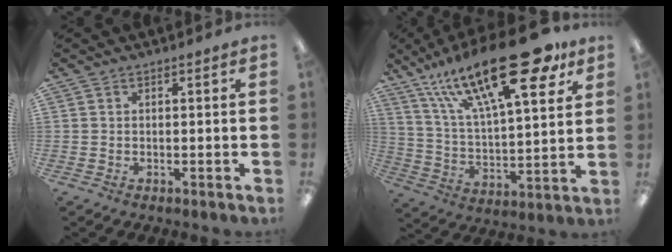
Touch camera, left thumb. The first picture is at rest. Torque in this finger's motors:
{"motor_torque": [2.56, 2.45, 1.52, -1.26, 0.19]}